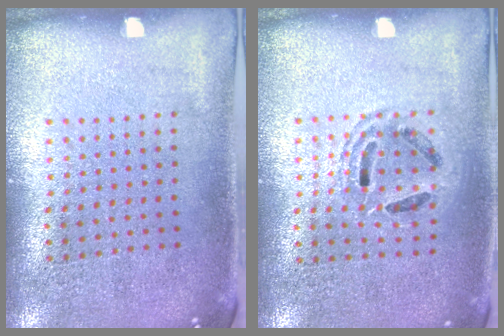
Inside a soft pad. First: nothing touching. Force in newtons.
{"total": 1.2, "press": 1.1, "slide": 0.4}